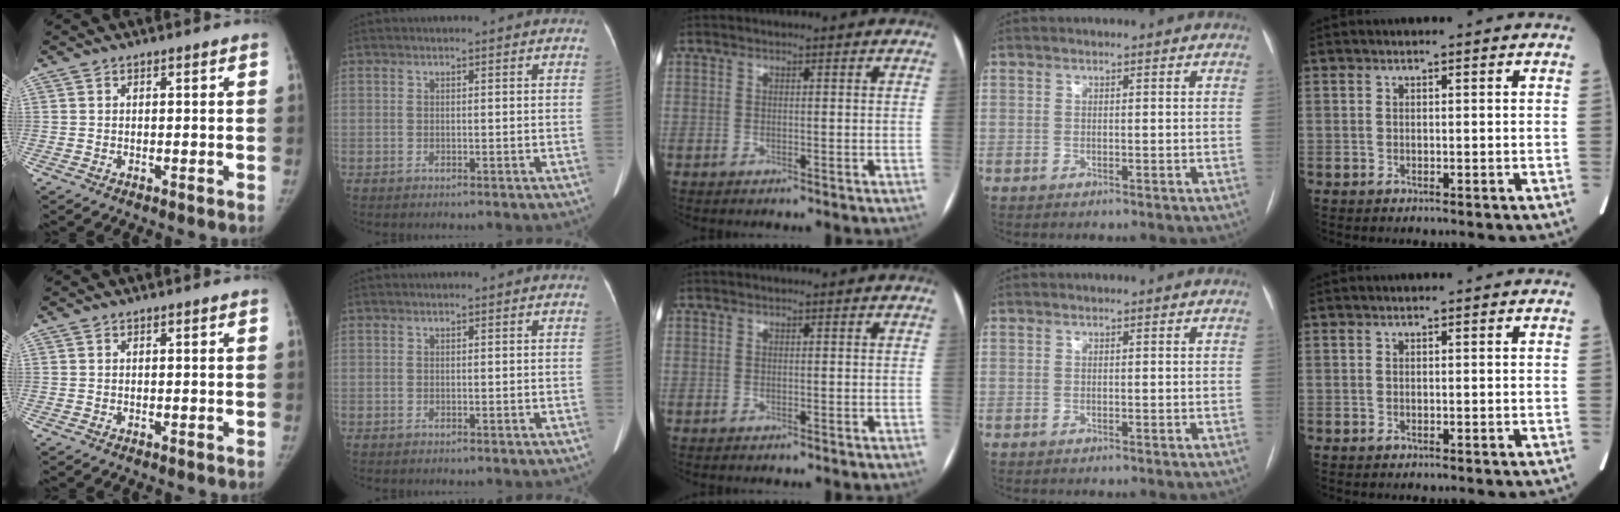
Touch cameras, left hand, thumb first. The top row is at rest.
{}